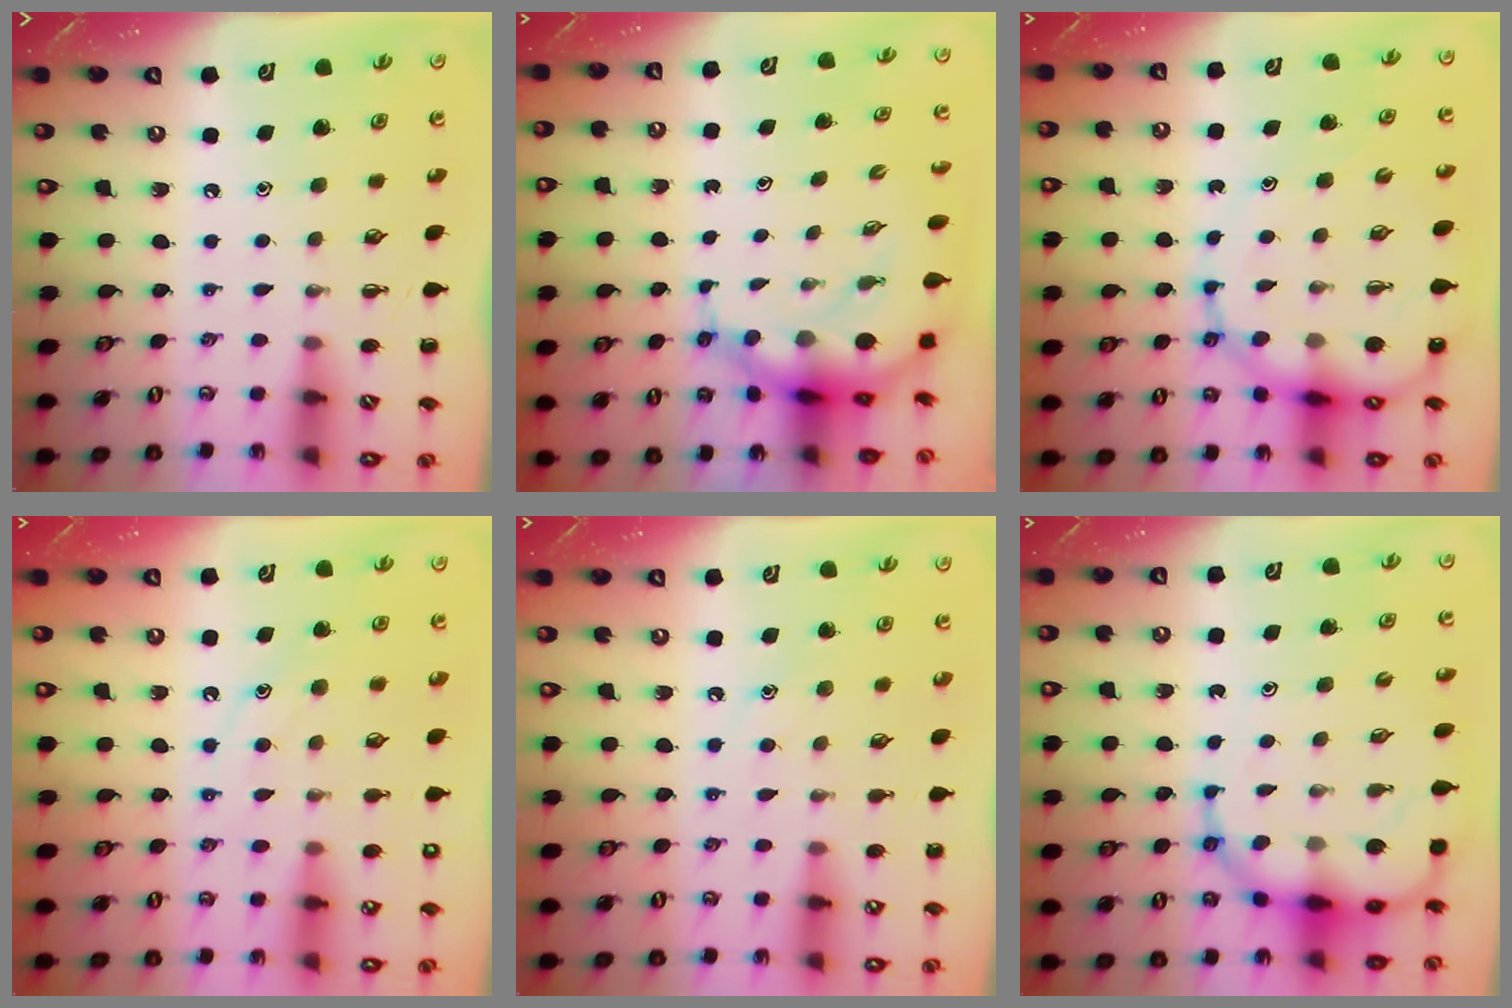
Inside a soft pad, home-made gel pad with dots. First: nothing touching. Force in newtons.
{"total": 9.2, "press": 8.8, "slide": 2.8}
{"total": 14.4, "press": 13.8, "slide": 4.2}
{"total": 10.4, "press": 10.3, "slide": 1.4}
{"total": 8.3, "press": 8.2, "slide": 1.4}
{"total": 11.1, "press": 10.8, "slide": 2.7}